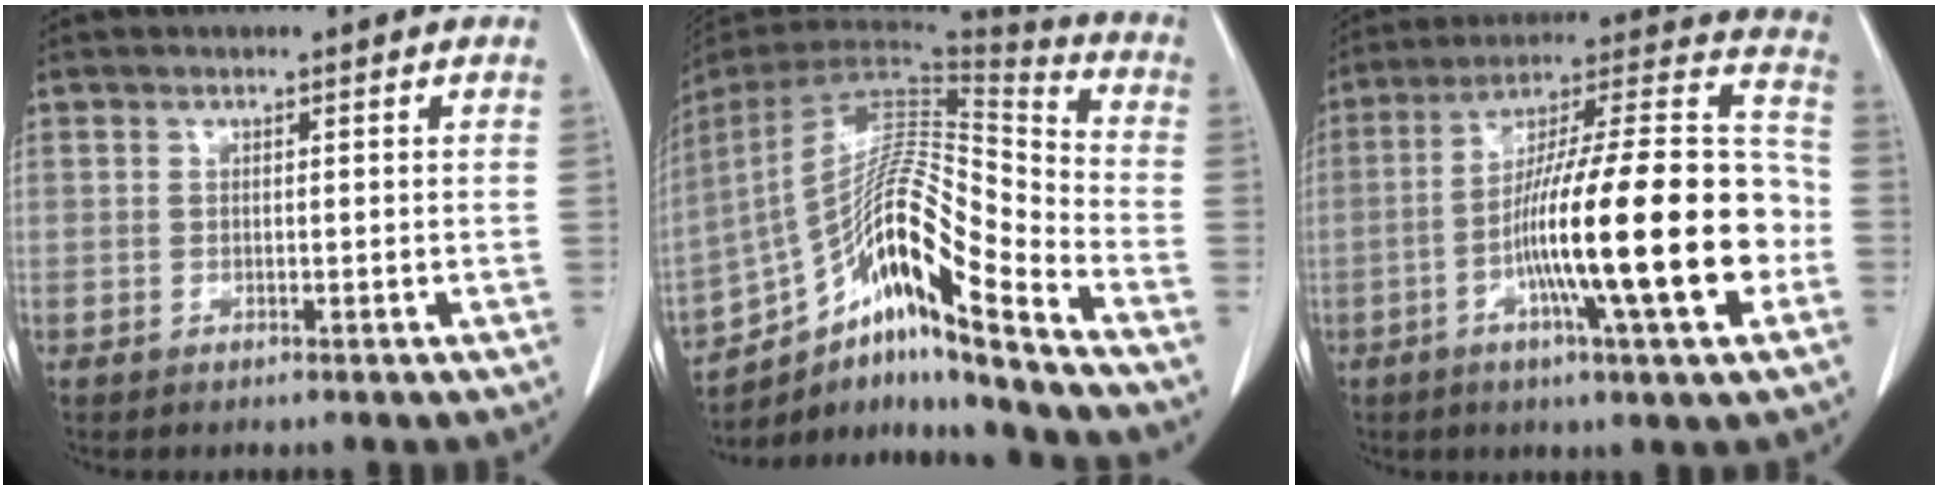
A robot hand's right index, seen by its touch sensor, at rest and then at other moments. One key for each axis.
{"total": 20.1, "fx": -13.0, "fy": 1.0, "fz": 15.4, "tx": -0.282, "ty": 0.012, "tz": -0.234}
{"total": 23.7, "fx": -6.1, "fy": 1.8, "fz": 22.8, "tx": -0.339, "ty": 0.002, "tz": -0.104}